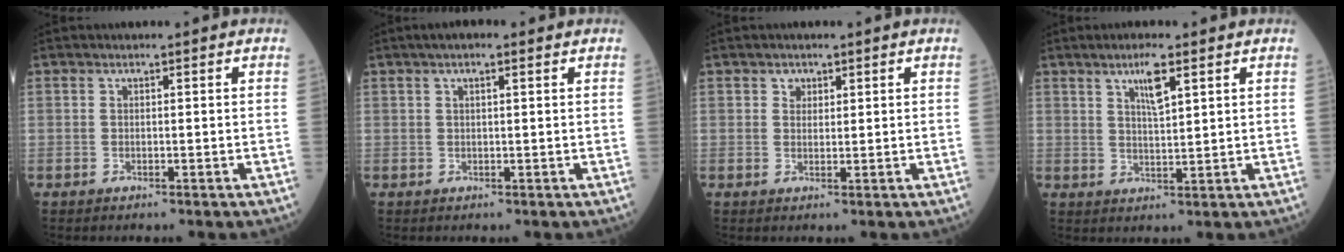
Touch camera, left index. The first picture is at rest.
{"total": 3.0, "force": [1.7, 0.7, 2.3], "torque": [-0.044, 0.014, 0.027]}
{"total": 1.5, "force": [0.8, 1.2, 0.3], "torque": [-0.003, -0.003, 0.012]}
{"total": 4.5, "force": [2.5, 0.7, 3.6], "torque": [-0.072, 0.001, 0.048]}